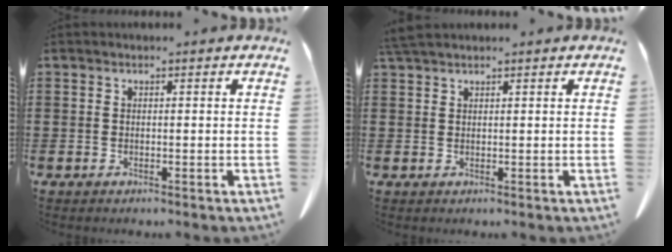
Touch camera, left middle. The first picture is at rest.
{"total": 2.0, "force": [1.7, 0.2, 0.9], "torque": [-0.023, -0.001, 0.034]}